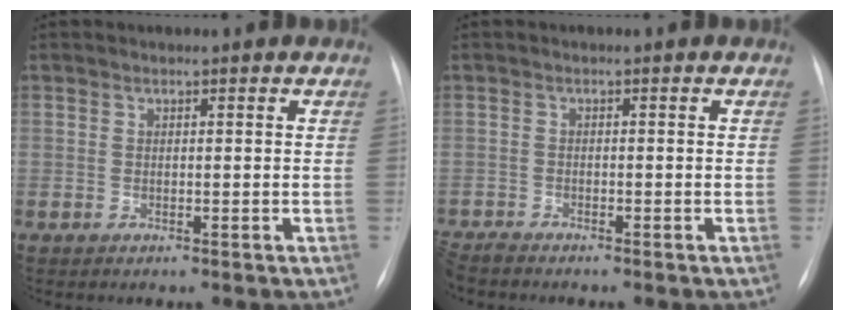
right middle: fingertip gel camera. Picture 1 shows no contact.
{"total": 2.3, "force": [-2.2, -0.1, 0.4], "torque": [-0.009, -0.013, -0.044]}